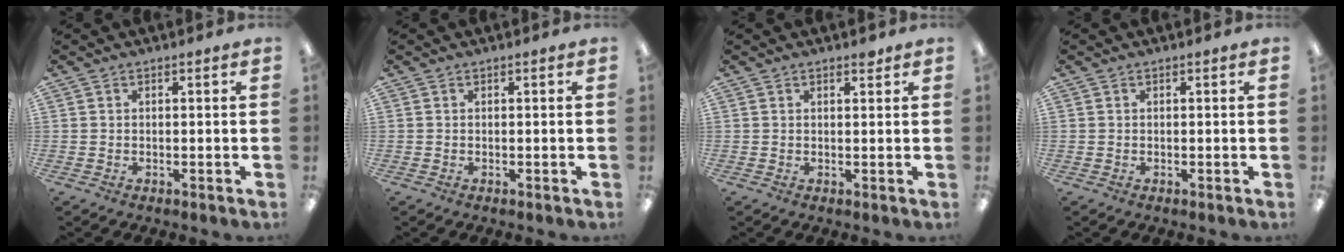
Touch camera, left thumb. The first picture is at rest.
{"total": 0.0}
{"total": 1.5, "force": [1.2, 0.5, 0.8], "torque": [-0.001, -0.007, 0.018]}
{"total": 0.0}